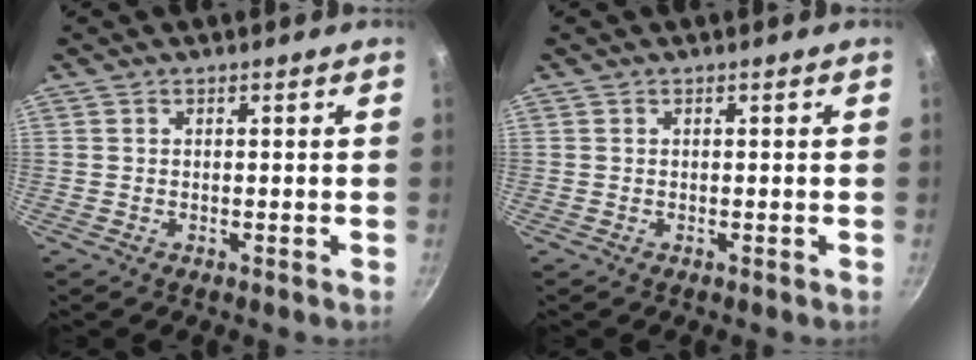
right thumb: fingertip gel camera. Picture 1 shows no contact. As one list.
[{"total": 0.0}]